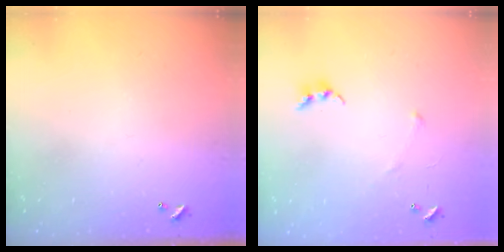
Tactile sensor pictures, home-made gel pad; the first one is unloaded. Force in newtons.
{"total": 4.7, "press": 4.7, "slide": 0.6}